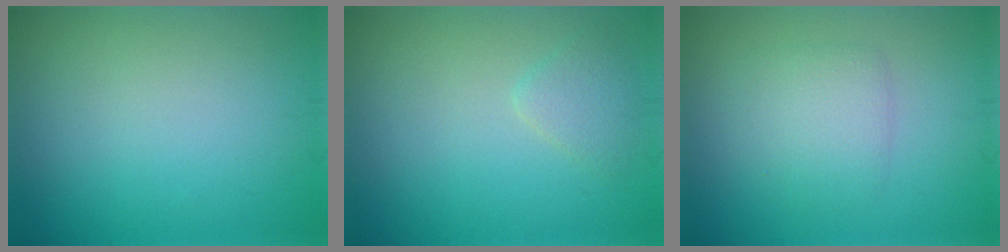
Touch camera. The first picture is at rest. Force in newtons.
{"total": 1.5, "press": 1.5, "slide": 0.1}
{"total": 2.8, "press": 2.8, "slide": 0.0}